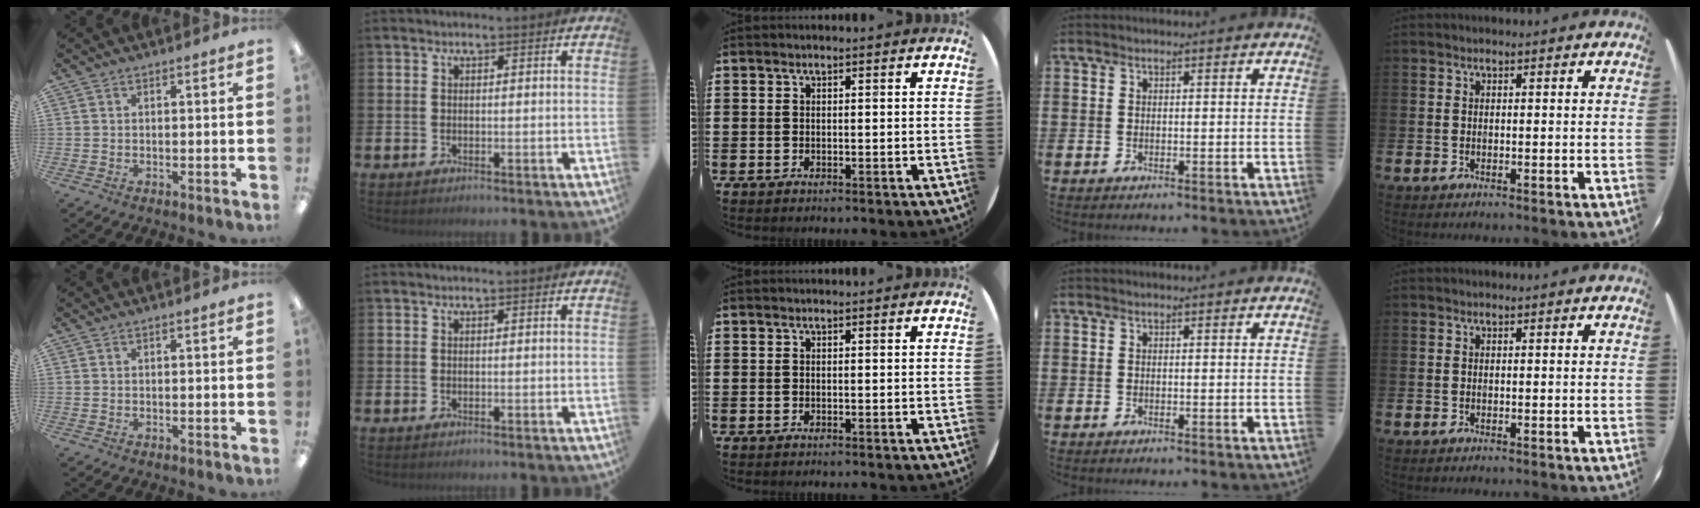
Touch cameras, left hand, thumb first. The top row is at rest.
{}